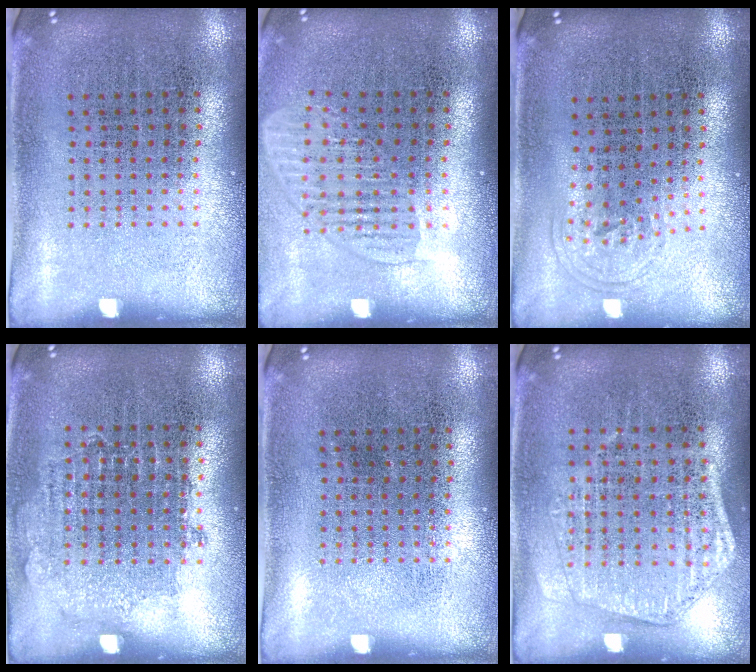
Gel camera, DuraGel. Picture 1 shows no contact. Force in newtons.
{"total": 1.6, "press": 1.4, "slide": 0.8}
{"total": 0.9, "press": 0.6, "slide": 0.6}
{"total": 0.8, "press": 0.7, "slide": 0.3}
{"total": 0.0}
{"total": 1.4, "press": 1.3, "slide": 0.5}